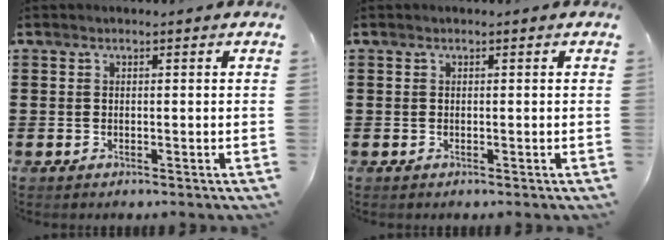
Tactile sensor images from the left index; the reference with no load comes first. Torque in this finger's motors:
{"motor_torque": [0.00, 0.00, 0.00, 0.00]}